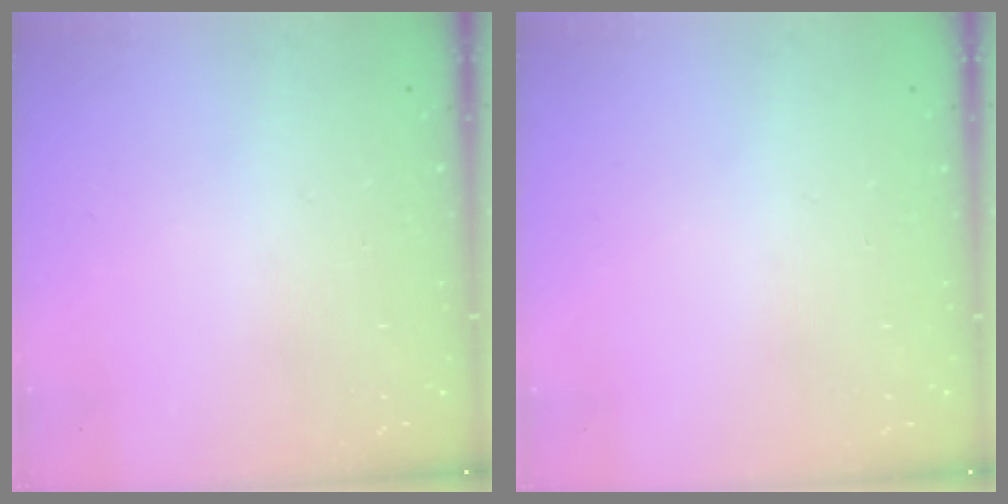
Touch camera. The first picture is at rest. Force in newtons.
{"total": 0.0}